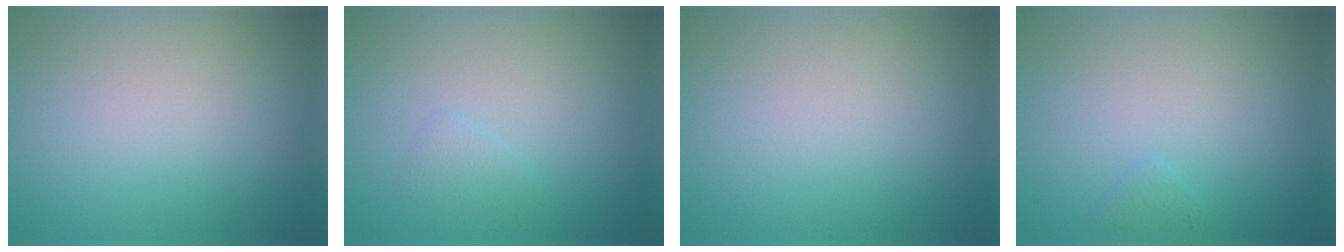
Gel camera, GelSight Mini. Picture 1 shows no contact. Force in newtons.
{"total": 0.9, "press": 0.9, "slide": 0.0}
{"total": 0.0}
{"total": 0.7, "press": 0.7, "slide": 0.0}